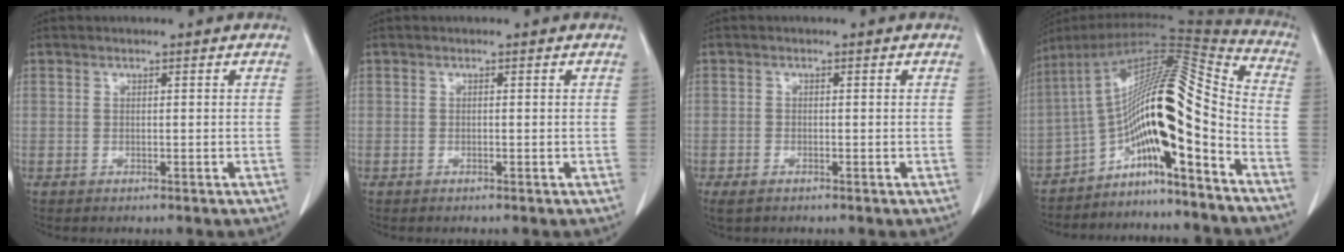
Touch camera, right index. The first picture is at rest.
{"total": 0.0}
{"total": 2.0, "force": [-1.3, 1.0, 1.2], "torque": [-0.026, -0.004, -0.018]}
{"total": 17.1, "force": [-8.9, 1.5, 14.6], "torque": [-0.241, 0.039, -0.147]}